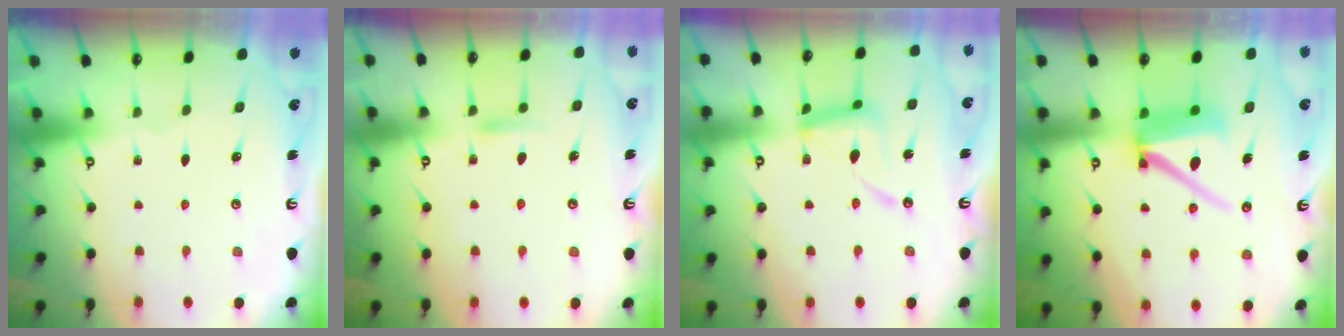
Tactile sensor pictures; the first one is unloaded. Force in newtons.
{"total": 6.1, "press": 6.0, "slide": 0.8}
{"total": 13.1, "press": 13.0, "slide": 1.2}
{"total": 11.3, "press": 11.3, "slide": 1.4}